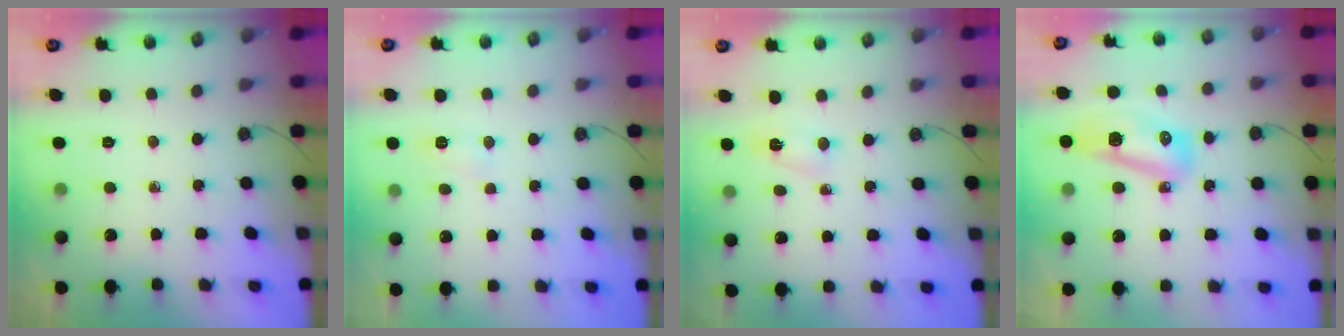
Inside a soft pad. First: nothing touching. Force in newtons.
{"total": 5.8, "press": 5.8, "slide": 0.6}
{"total": 2.2, "press": 2.2, "slide": 0.5}
{"total": 9.9, "press": 9.8, "slide": 1.5}